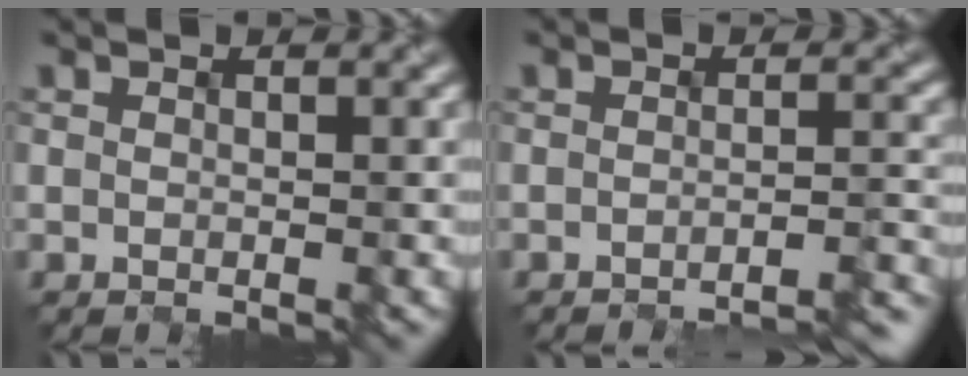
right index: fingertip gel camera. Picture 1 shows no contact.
{"total": 3.9, "force": [-3.1, 0.4, 2.3], "torque": [-0.018, 0.003, -0.046]}